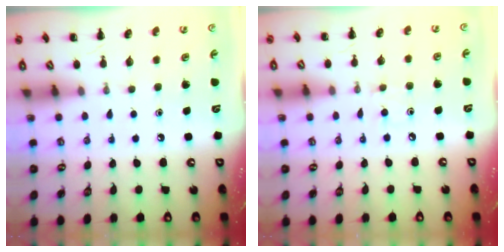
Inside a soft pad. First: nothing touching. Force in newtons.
{"total": 2.9, "press": 2.7, "slide": 1.1}